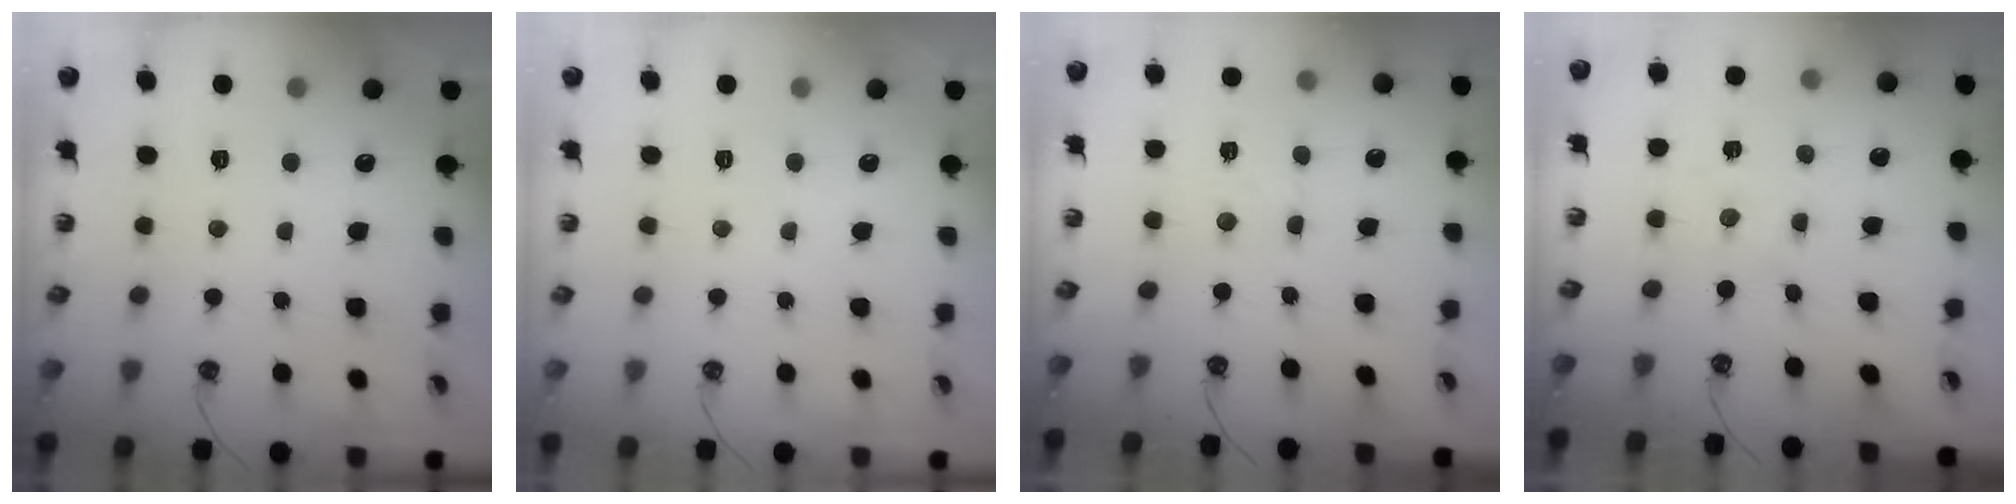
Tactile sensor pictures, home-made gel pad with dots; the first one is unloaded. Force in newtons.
{"total": 0.0}
{"total": 2.8, "press": 2.7, "slide": 0.5}
{"total": 0.0}